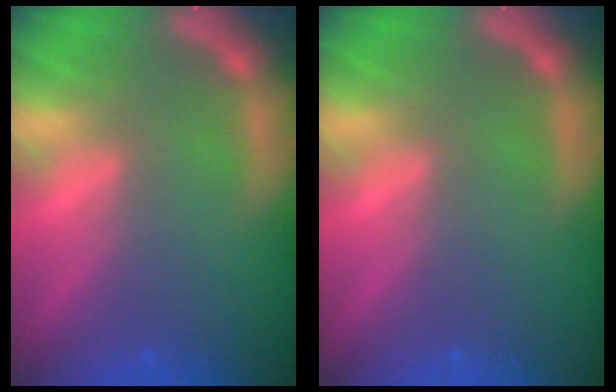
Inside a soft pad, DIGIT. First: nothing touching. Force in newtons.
{"total": 0.0}